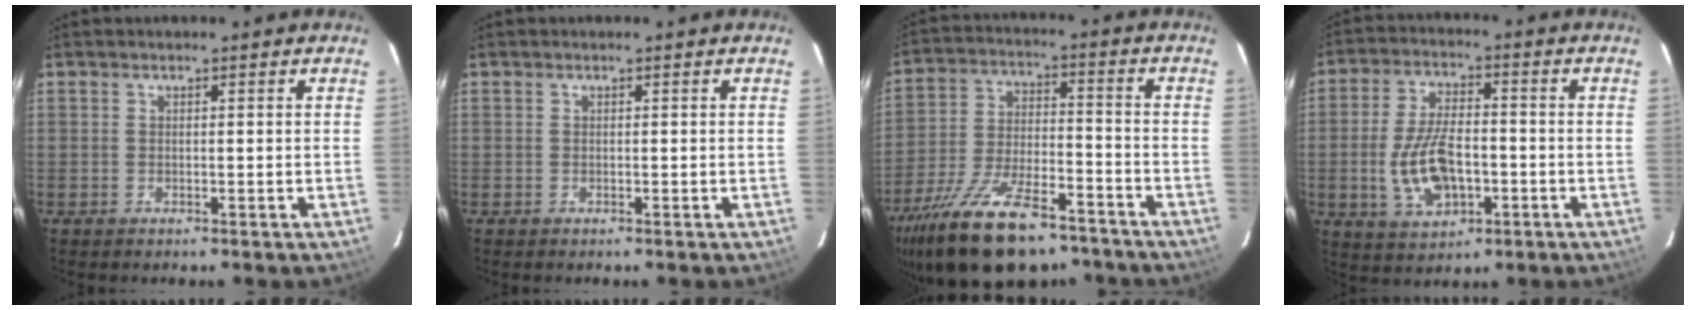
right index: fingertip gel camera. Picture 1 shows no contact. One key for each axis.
{"total": 0.0}
{"total": 22.2, "fx": -16.2, "fy": 8.4, "fz": 12.6, "tx": -0.250, "ty": -0.031, "tz": -0.258}
{"total": 11.6, "fx": -2.8, "fy": 5.9, "fz": 9.5, "tx": -0.196, "ty": 0.001, "tz": -0.041}